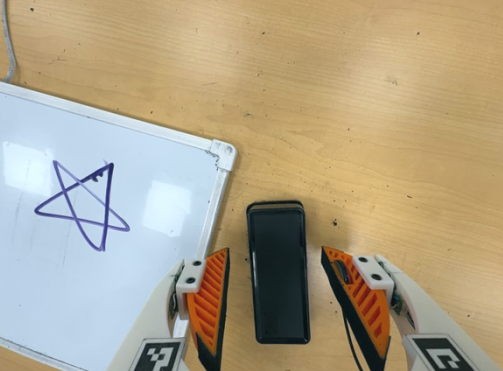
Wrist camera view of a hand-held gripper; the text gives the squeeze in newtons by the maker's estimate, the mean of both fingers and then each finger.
{"total": 0.0}